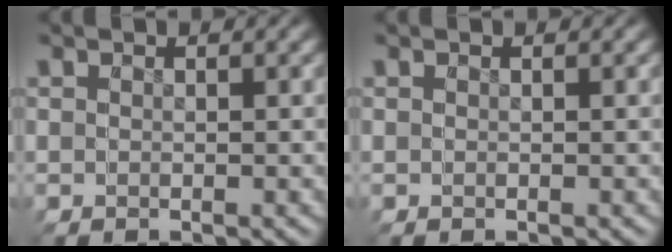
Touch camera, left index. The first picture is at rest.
{"total": 0.0}